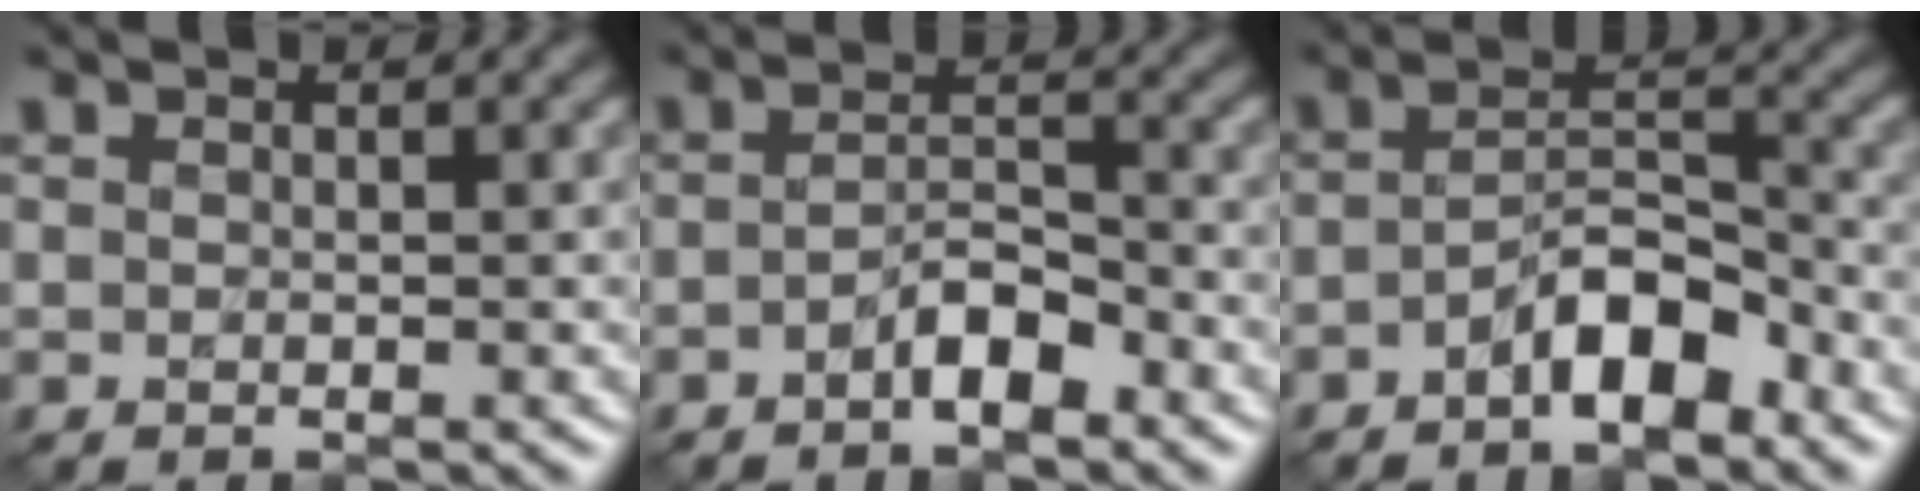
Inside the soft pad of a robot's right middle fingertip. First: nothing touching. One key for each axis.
{"total": 2.7, "fx": -1.6, "fy": 0.9, "fz": 2.0, "tx": -0.035, "ty": 0.008, "tz": -0.033}
{"total": 4.3, "fx": -2.5, "fy": 1.6, "fz": 3.2, "tx": -0.052, "ty": 0.013, "tz": -0.044}